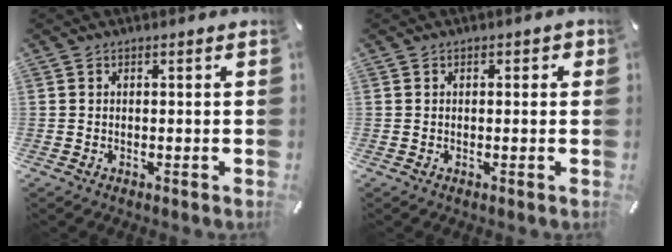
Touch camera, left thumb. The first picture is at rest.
{"total": 0.9, "force": [0.0, 0.7, 0.5], "torque": [-0.010, 0.006, -0.002]}